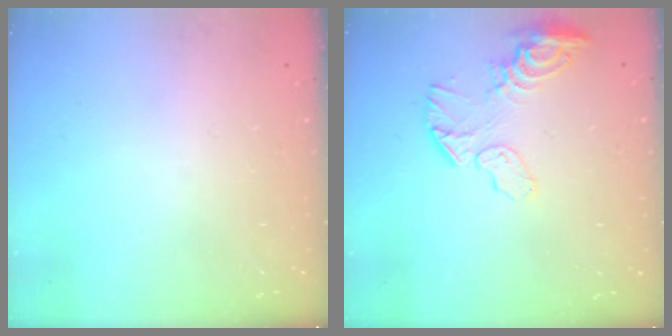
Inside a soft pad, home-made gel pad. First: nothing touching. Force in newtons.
{"total": 10.4, "press": 10.3, "slide": 1.6}